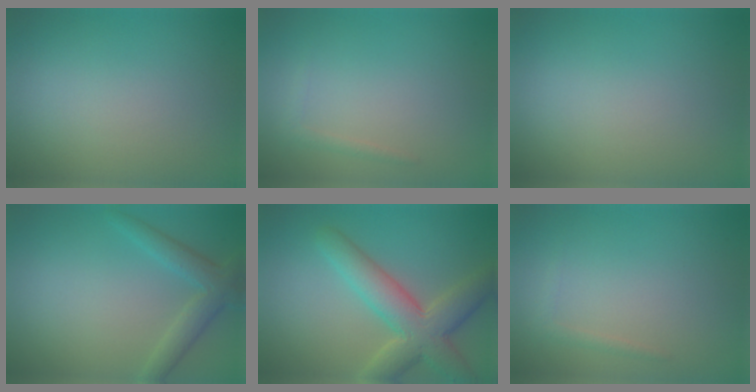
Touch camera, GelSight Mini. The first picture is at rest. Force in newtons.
{"total": 0.9, "press": 0.9, "slide": 0.1}
{"total": 0.0}
{"total": 3.1, "press": 3.1, "slide": 0.2}
{"total": 6.8, "press": 6.8, "slide": 0.6}
{"total": 0.9, "press": 0.9, "slide": 0.1}